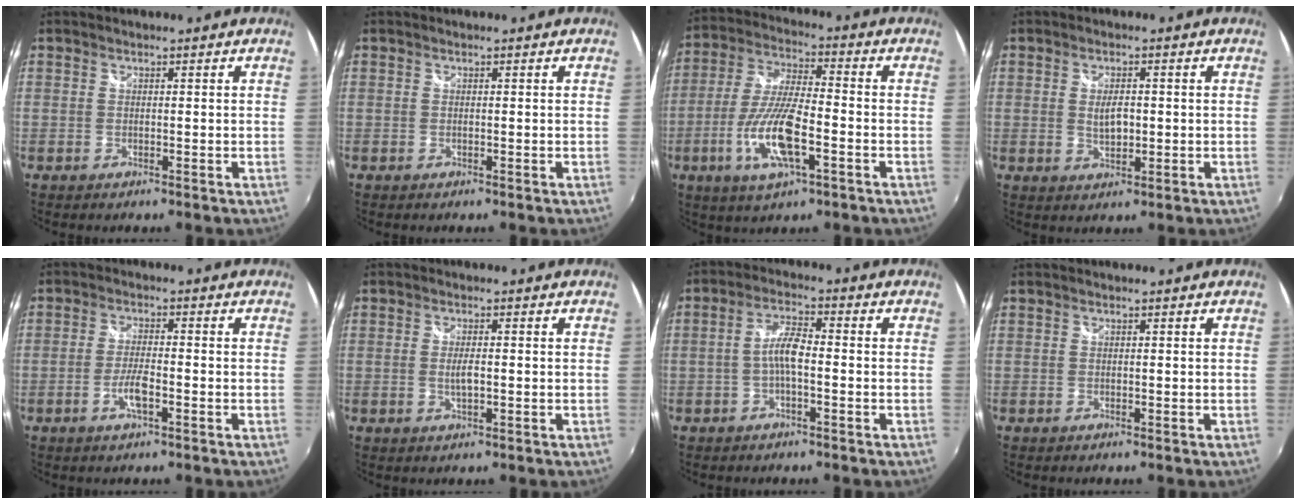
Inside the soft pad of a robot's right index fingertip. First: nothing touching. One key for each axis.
{"total": 0.0}
{"total": 13.7, "fx": -4.9, "fy": 3.9, "fz": 12.2, "tx": -0.257, "ty": -0.011, "tz": -0.093}
{"total": 3.8, "fx": 0.0, "fy": 2.0, "fz": 3.3, "tx": -0.053, "ty": -0.002, "tz": 0.002}
{"total": 4.4, "fx": -2.0, "fy": 0.8, "fz": 3.8, "tx": -0.082, "ty": -0.003, "tz": -0.038}
{"total": 2.6, "fx": -0.3, "fy": 0.7, "fz": 2.4, "tx": -0.044, "ty": -0.004, "tz": -0.005}
{"total": 4.7, "fx": -1.4, "fy": 1.2, "fz": 4.3, "tx": -0.088, "ty": 0.012, "tz": -0.028}
{"total": 0.0}